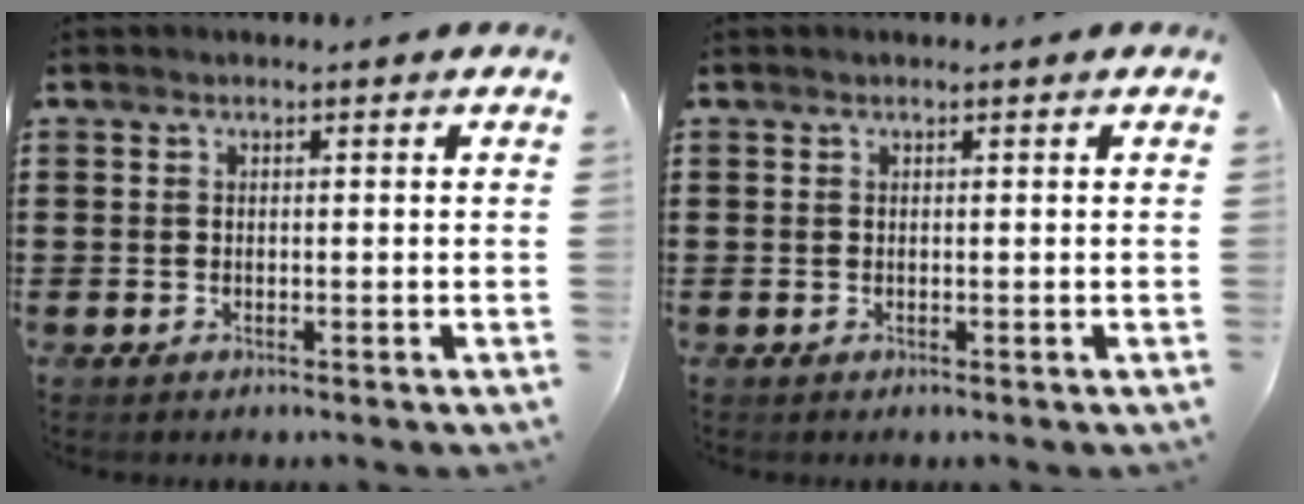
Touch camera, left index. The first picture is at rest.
{"total": 0.0}